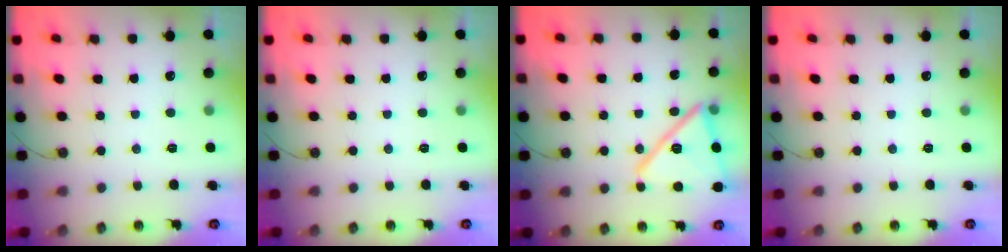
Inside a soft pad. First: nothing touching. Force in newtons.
{"total": 0.0}
{"total": 19.0, "press": 19.0, "slide": 0.6}
{"total": 0.0}